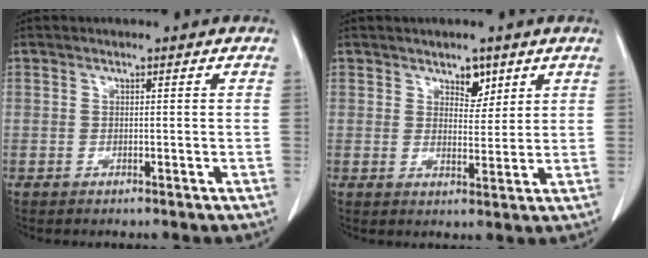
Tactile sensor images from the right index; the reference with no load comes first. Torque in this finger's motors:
{"motor_torque": [0.01, 0.33, 0.03, 0.01]}